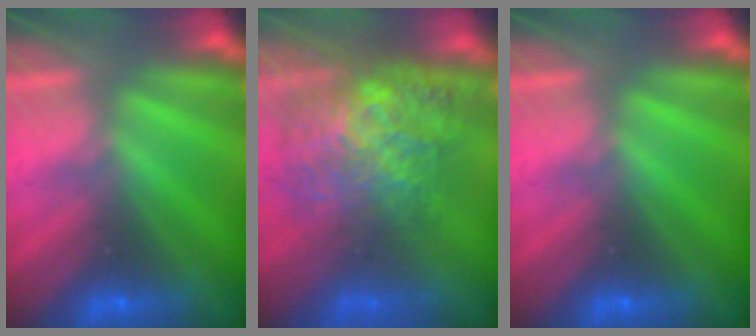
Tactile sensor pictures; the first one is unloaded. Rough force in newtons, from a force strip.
{"total": 7.4}
{"total": 0.0}